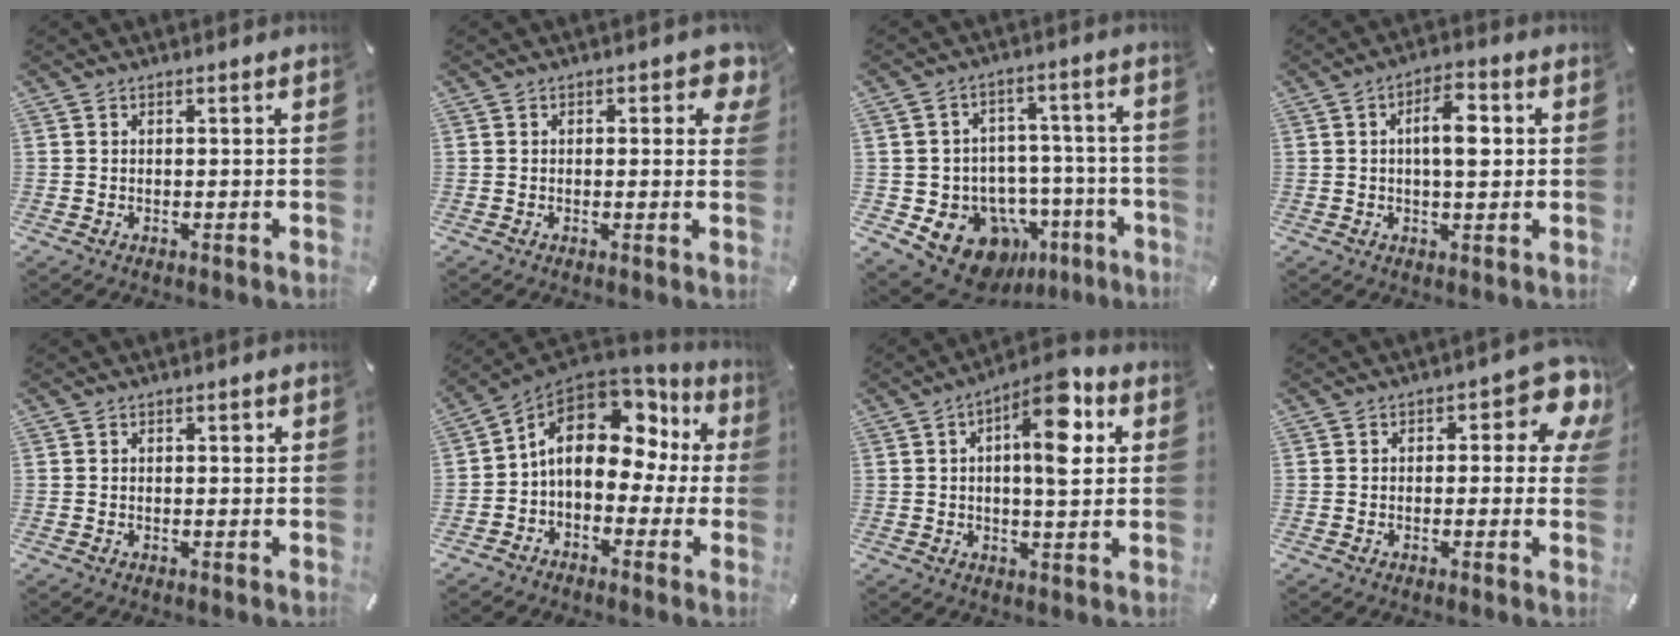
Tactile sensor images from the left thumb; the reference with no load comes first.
{"total": 3.4, "force": [0.9, 1.7, 2.8], "torque": [-0.026, -0.004, 0.008]}
{"total": 14.0, "force": [-7.4, 10.4, 5.9], "torque": [-0.073, 0.038, -0.109]}
{"total": 8.6, "force": [1.0, 3.8, 7.6], "torque": [-0.120, -0.001, 0.009]}
{"total": 0.8, "force": [0.1, 0.6, 0.6], "torque": [-0.005, 0.001, -0.001]}
{"total": 15.2, "force": [4.5, 10.1, 10.5], "torque": [-0.167, -0.020, 0.073]}
{"total": 12.5, "force": [4.1, 4.5, 11.0], "torque": [-0.160, -0.015, 0.062]}
{"total": 7.7, "force": [2.3, 3.8, 6.2], "torque": [-0.073, -0.016, 0.033]}